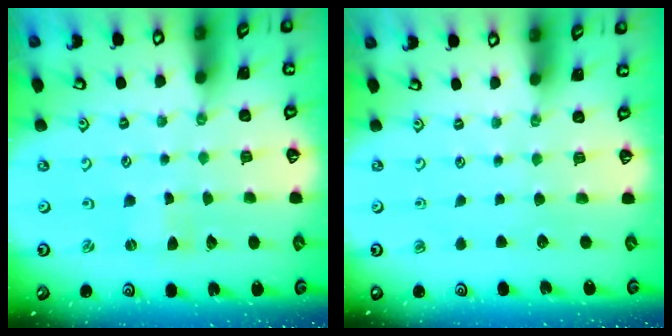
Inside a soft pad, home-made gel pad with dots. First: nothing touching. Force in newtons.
{"total": 0.0}